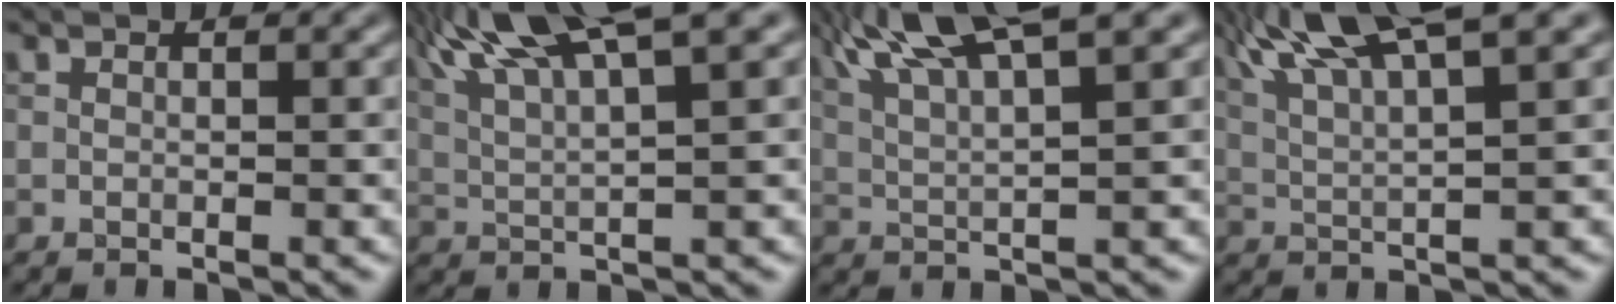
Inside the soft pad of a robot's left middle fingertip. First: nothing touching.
{"total": 11.1, "force": [6.8, 2.5, 8.3], "torque": [-0.142, 0.030, 0.102]}
{"total": 8.8, "force": [5.2, 1.8, 6.8], "torque": [-0.114, 0.023, 0.091]}
{"total": 9.7, "force": [5.9, 2.1, 7.4], "torque": [-0.125, 0.025, 0.094]}